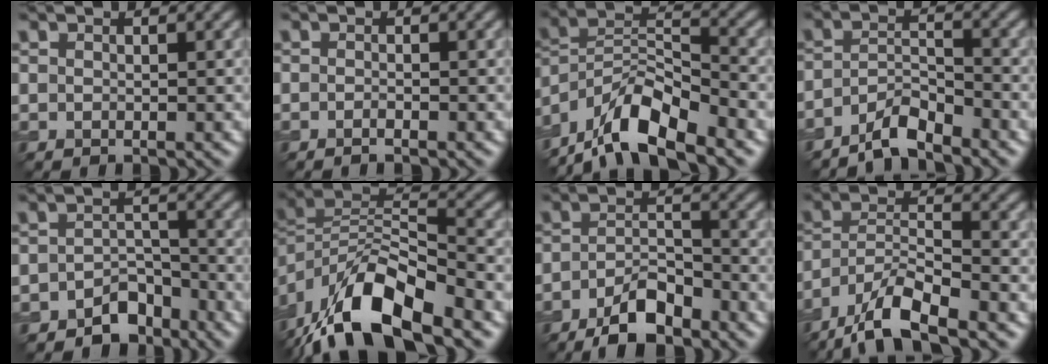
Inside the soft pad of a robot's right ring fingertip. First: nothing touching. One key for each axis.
{"total": 0.7, "fx": -0.4, "fy": 0.1, "fz": 0.5, "tx": -0.008, "ty": 0.001, "tz": -0.008}
{"total": 10.2, "fx": -7.7, "fy": 3.2, "fz": 5.9, "tx": -0.097, "ty": 0.015, "tz": -0.152}
{"total": 3.6, "fx": -3.1, "fy": 0.7, "fz": 1.7, "tx": -0.032, "ty": 0.006, "tz": -0.066}
{"total": 3.8, "fx": -2.8, "fy": 2.1, "fz": 1.3, "tx": -0.008, "ty": 0.008, "tz": -0.049}
{"total": 13.1, "fx": -8.2, "fy": 4.7, "fz": 9.1, "tx": -0.177, "ty": 0.009, "tz": -0.154}
{"total": 5.4, "fx": -3.7, "fy": 1.9, "fz": 3.4, "tx": -0.061, "ty": 0.001, "tz": -0.068}
{"total": 8.3, "fx": -6.2, "fy": 2.2, "fz": 5.1, "tx": -0.088, "ty": 0.004, "tz": -0.119}